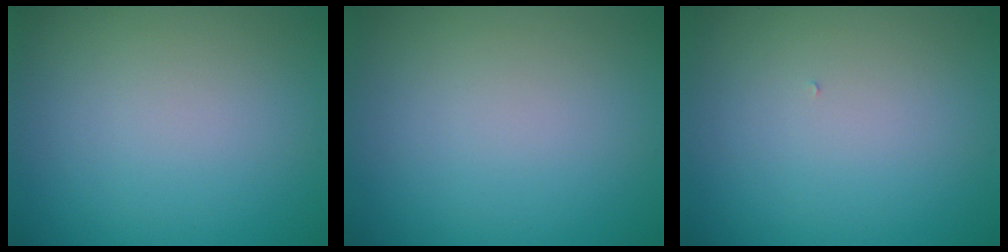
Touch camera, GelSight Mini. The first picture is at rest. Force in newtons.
{"total": 0.0}
{"total": 0.0}